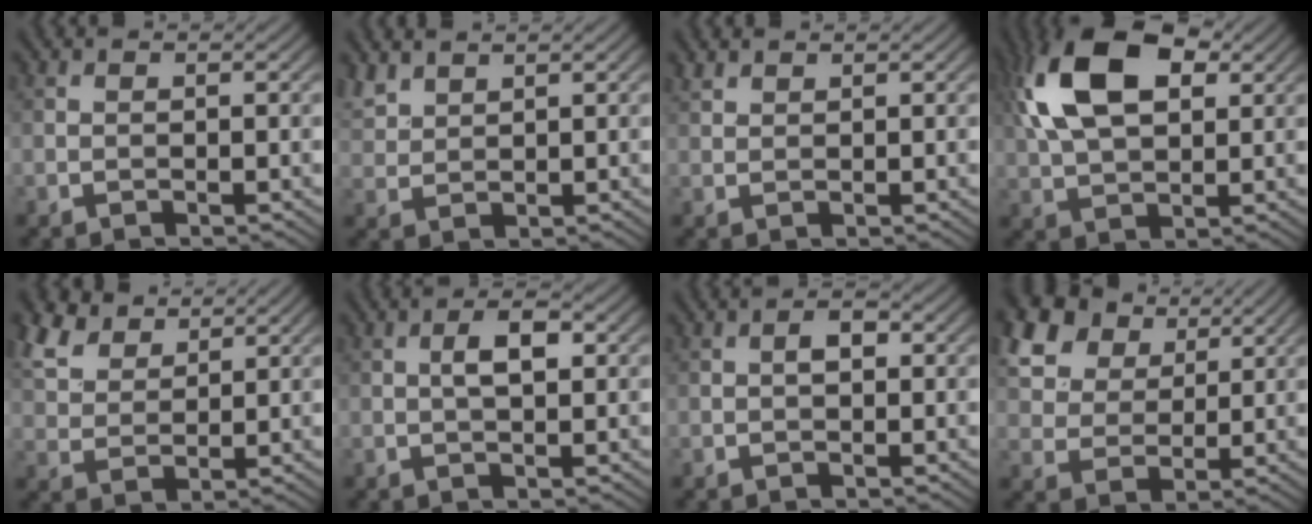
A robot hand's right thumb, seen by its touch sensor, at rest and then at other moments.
{"total": 3.2, "force": [2.6, 1.3, 1.4], "torque": [-0.041, 0.008, 0.063]}
{"total": 1.3, "force": [1.2, 0.4, 0.4], "torque": [-0.015, 0.006, 0.029]}
{"total": 13.8, "force": [4.6, 7.8, 10.4], "torque": [-0.226, 0.025, 0.081]}
{"total": 6.8, "force": [4.9, 3.3, 3.3], "torque": [-0.089, 0.016, 0.105]}
{"total": 3.1, "force": [0.4, 1.1, 2.9], "torque": [-0.053, 0.008, 0.004]}
{"total": 1.7, "force": [0.0, 0.9, 1.4], "torque": [-0.020, 0.005, -0.003]}
{"total": 14.1, "force": [8.0, 9.3, 7.0], "torque": [-0.208, 0.026, 0.168]}